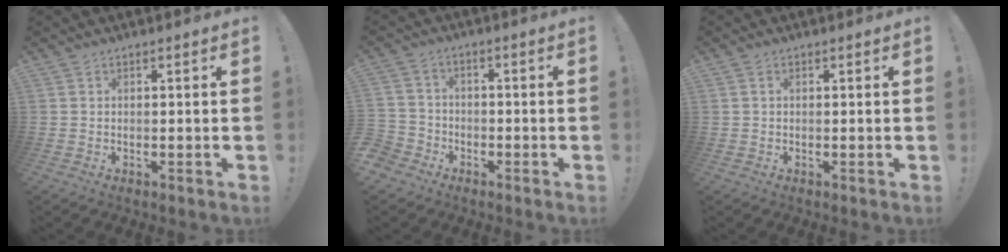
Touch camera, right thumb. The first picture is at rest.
{"total": 2.9, "force": [-1.7, 2.2, 0.8], "torque": [-0.017, 0.011, -0.033]}
{"total": 0.8, "force": [0.2, 0.6, 0.4], "torque": [-0.004, 0.001, 0.003]}